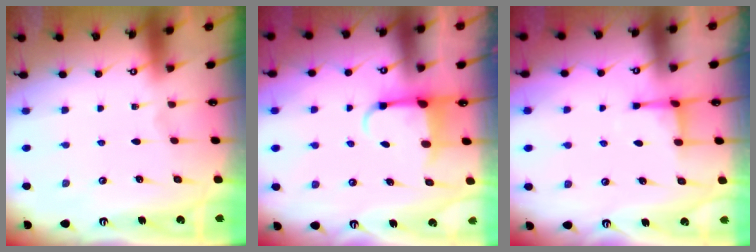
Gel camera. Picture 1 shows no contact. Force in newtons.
{"total": 5.3, "press": 5.2, "slide": 1.1}
{"total": 2.9, "press": 2.8, "slide": 0.7}